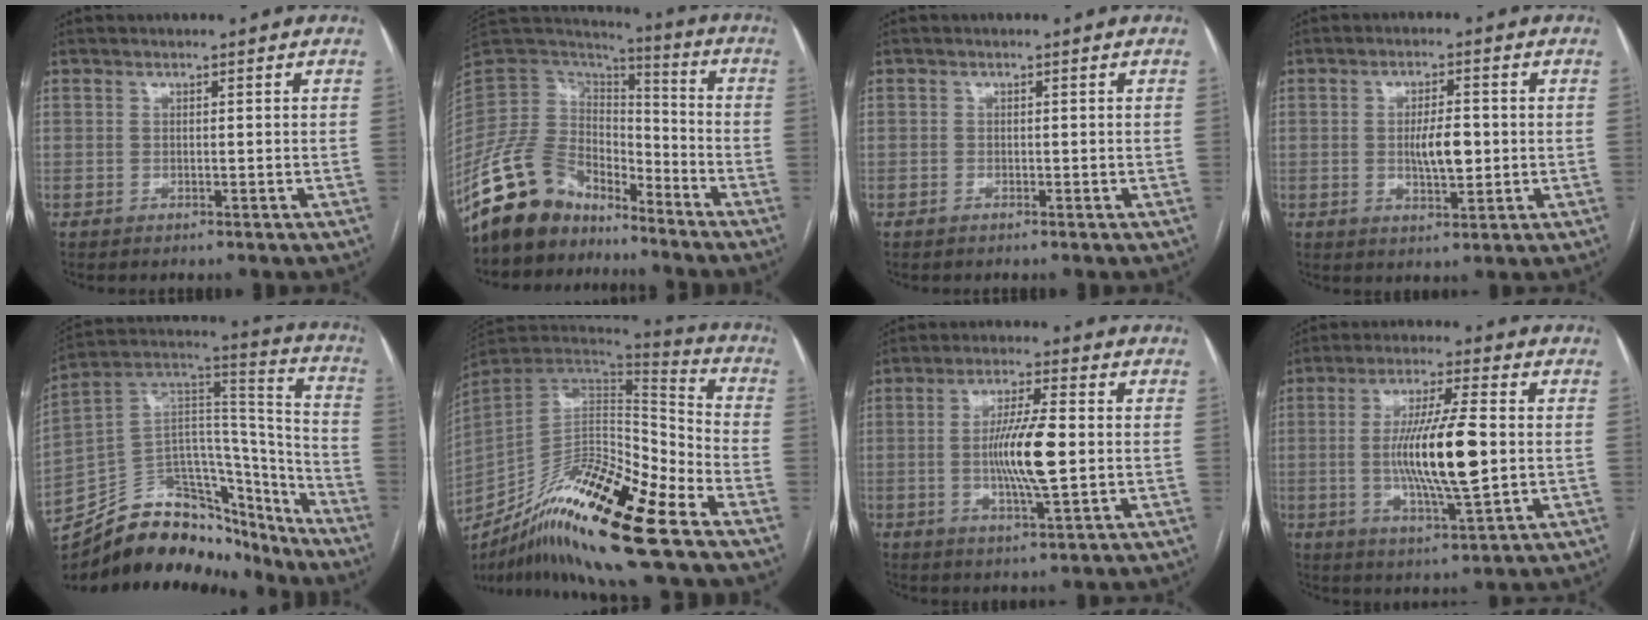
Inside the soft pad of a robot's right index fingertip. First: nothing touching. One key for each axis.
{"total": 14.0, "fx": -11.0, "fy": 7.4, "fz": 4.6, "tx": -0.102, "ty": 0.042, "tz": -0.211}
{"total": 0.7, "fx": -0.4, "fy": 0.5, "fz": 0.0, "tx": -0.002, "ty": 0.004, "tz": -0.009}
{"total": 5.6, "fx": -0.2, "fy": 1.7, "fz": 5.3, "tx": -0.093, "ty": 0.001, "tz": 0.000}
{"total": 28.6, "fx": -23.1, "fy": 12.5, "fz": 11.3, "tx": -0.213, "ty": 0.043, "tz": -0.357}
{"total": 23.9, "fx": -16.4, "fy": 2.7, "fz": 17.1, "tx": -0.305, "ty": -0.020, "tz": -0.296}
{"total": 9.8, "fx": -0.5, "fy": 1.1, "fz": 9.7, "tx": -0.181, "ty": -0.003, "tz": -0.012}
{"total": 13.6, "fx": -0.5, "fy": 1.5, "fz": 13.5, "tx": -0.251, "ty": -0.007, "tz": -0.009}